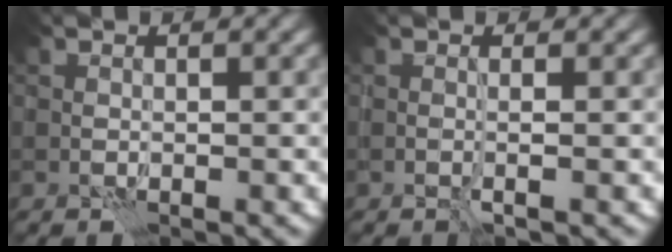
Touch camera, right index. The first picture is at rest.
{"total": 0.9, "force": [-0.2, -0.1, 0.9], "torque": [-0.015, -0.002, -0.005]}